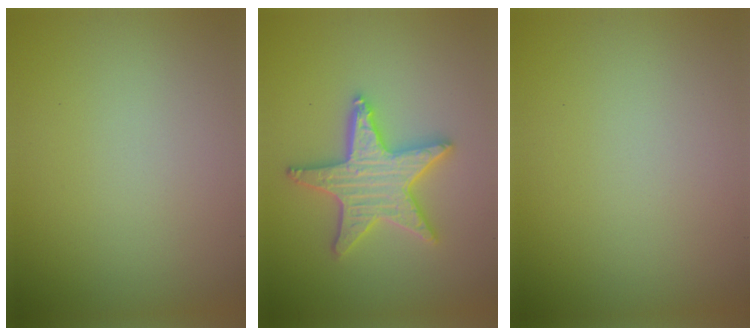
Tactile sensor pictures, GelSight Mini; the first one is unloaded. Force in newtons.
{"total": 5.2, "press": 5.1, "slide": 0.9}
{"total": 0.0}